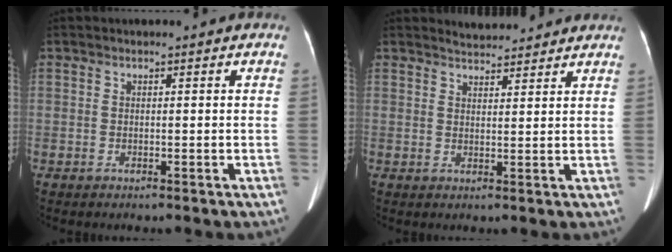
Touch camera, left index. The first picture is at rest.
{"total": 5.1, "force": [4.9, 1.0, 0.8], "torque": [-0.016, 0.020, 0.065]}